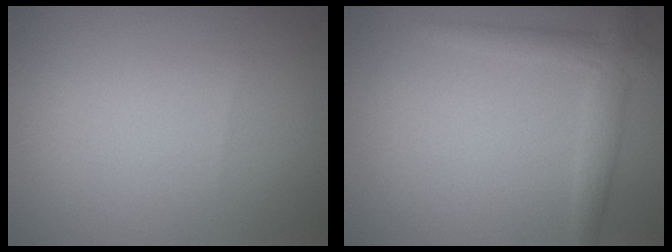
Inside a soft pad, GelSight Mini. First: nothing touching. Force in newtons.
{"total": 2.6, "press": 2.6, "slide": 0.1}